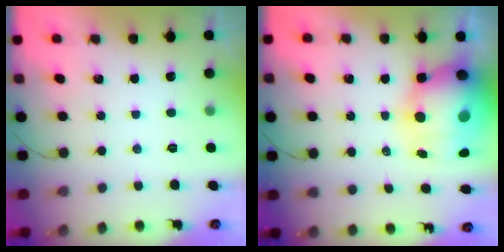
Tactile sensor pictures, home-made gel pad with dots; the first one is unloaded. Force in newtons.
{"total": 15.8, "press": 15.3, "slide": 3.8}